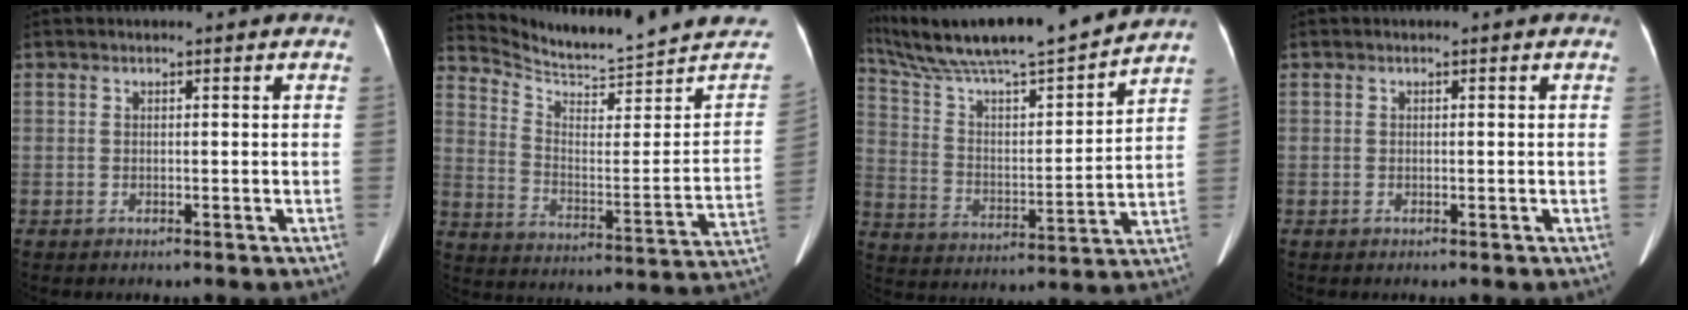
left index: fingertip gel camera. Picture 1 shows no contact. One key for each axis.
{"total": 20.5, "fx": 19.9, "fy": 0.7, "fz": 5.1, "tx": -0.092, "ty": -0.105, "tz": 0.273}
{"total": 21.3, "fx": 18.7, "fy": 0.7, "fz": 10.1, "tx": -0.180, "ty": 0.011, "tz": 0.308}
{"total": 0.0}